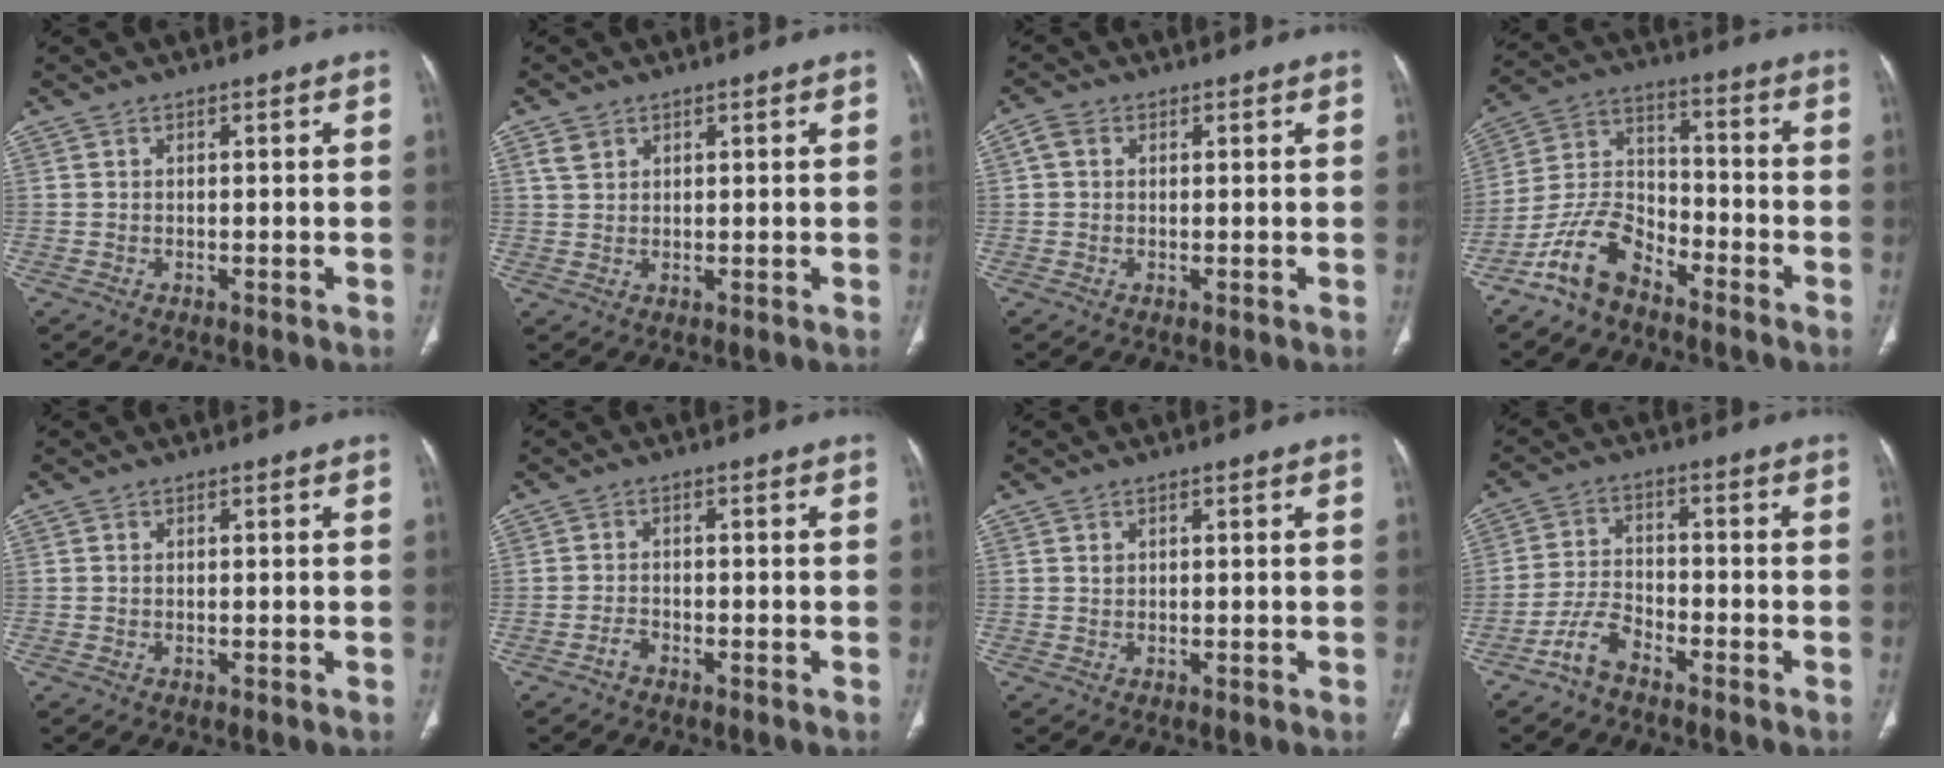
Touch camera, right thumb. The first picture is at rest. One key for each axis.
{"total": 2.6, "fx": 1.5, "fy": 1.8, "fz": 1.1, "tx": -0.017, "ty": -0.002, "tz": 0.032}
{"total": 2.3, "fx": 0.6, "fy": 1.9, "fz": 1.2, "tx": -0.024, "ty": 0.008, "tz": 0.011}
{"total": 10.7, "fx": -7.8, "fy": 5.2, "fz": 5.2, "tx": -0.097, "ty": 0.062, "tz": -0.162}
{"total": 0.0}
{"total": 1.6, "fx": -1.3, "fy": 0.7, "fz": 0.7, "tx": -0.013, "ty": 0.008, "tz": -0.027}
{"total": 0.7, "fx": 0.3, "fy": 0.5, "fz": 0.3, "tx": 0.004, "ty": -0.002, "tz": 0.007}
{"total": 5.4, "fx": -4.1, "fy": 2.1, "fz": 2.8, "tx": -0.056, "ty": 0.026, "tz": -0.087}